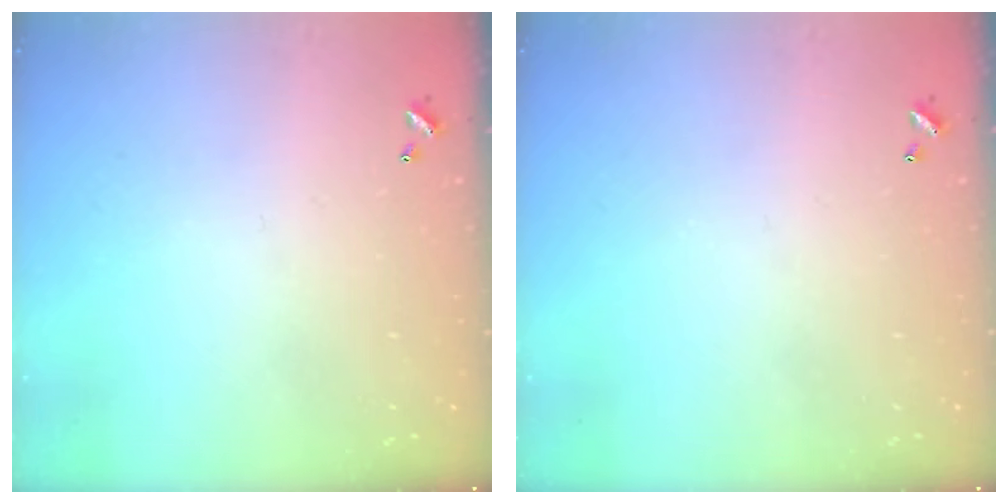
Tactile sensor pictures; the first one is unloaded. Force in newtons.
{"total": 0.0}